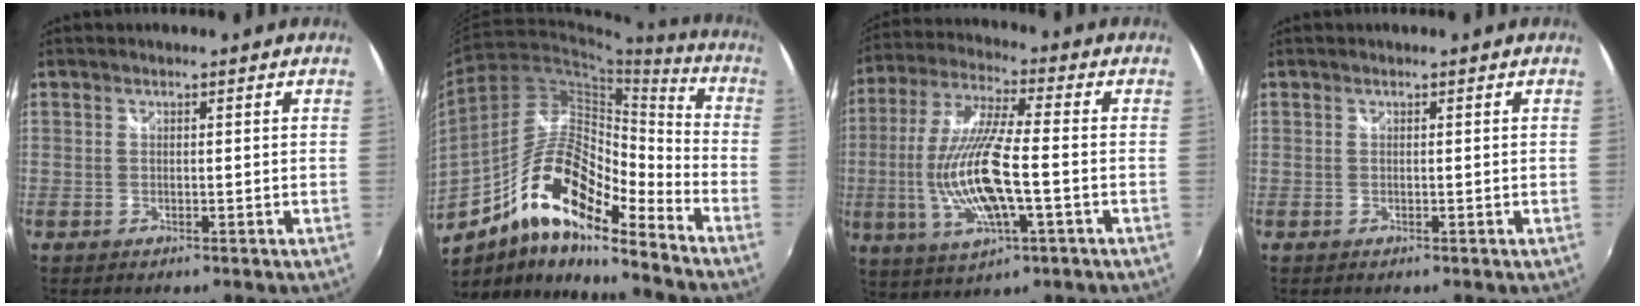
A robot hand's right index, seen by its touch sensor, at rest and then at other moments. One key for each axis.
{"total": 18.6, "fx": -11.4, "fy": 5.6, "fz": 13.5, "tx": -0.240, "ty": 0.003, "tz": -0.219}
{"total": 16.0, "fx": -3.0, "fy": 3.8, "fz": 15.2, "tx": -0.305, "ty": -0.012, "tz": -0.052}
{"total": 0.0}